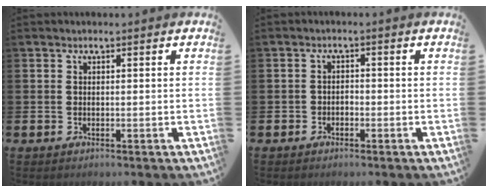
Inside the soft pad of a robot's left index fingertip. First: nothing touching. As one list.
[{"total": 1.4, "force": [-1.0, 0.9, 0.2], "torque": [-0.002, 0.000, -0.024]}]